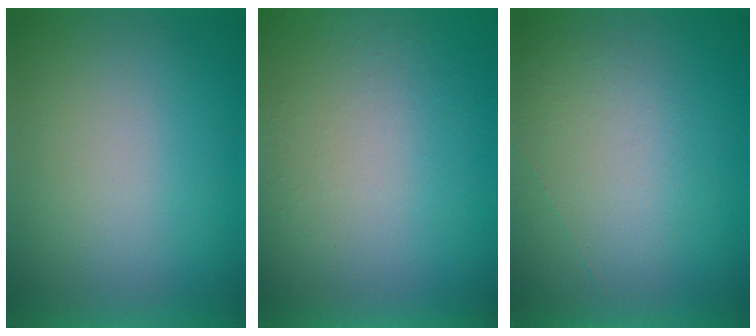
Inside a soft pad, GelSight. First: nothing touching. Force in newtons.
{"total": 9.5}
{"total": 1.0}